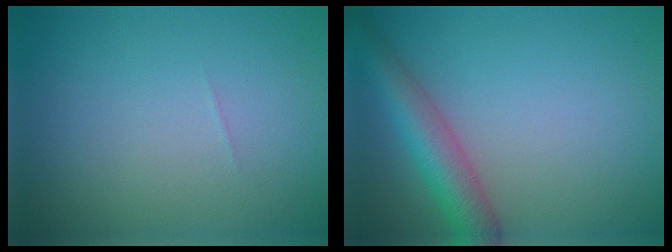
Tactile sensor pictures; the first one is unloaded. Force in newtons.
{"total": 5.0, "press": 5.0, "slide": 0.2}